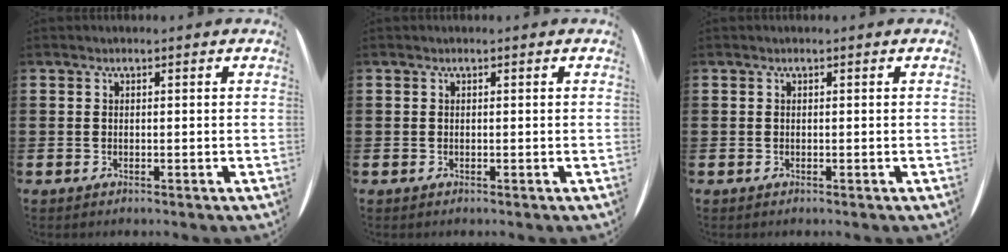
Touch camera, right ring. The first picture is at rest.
{"total": 0.0}
{"total": 0.0}